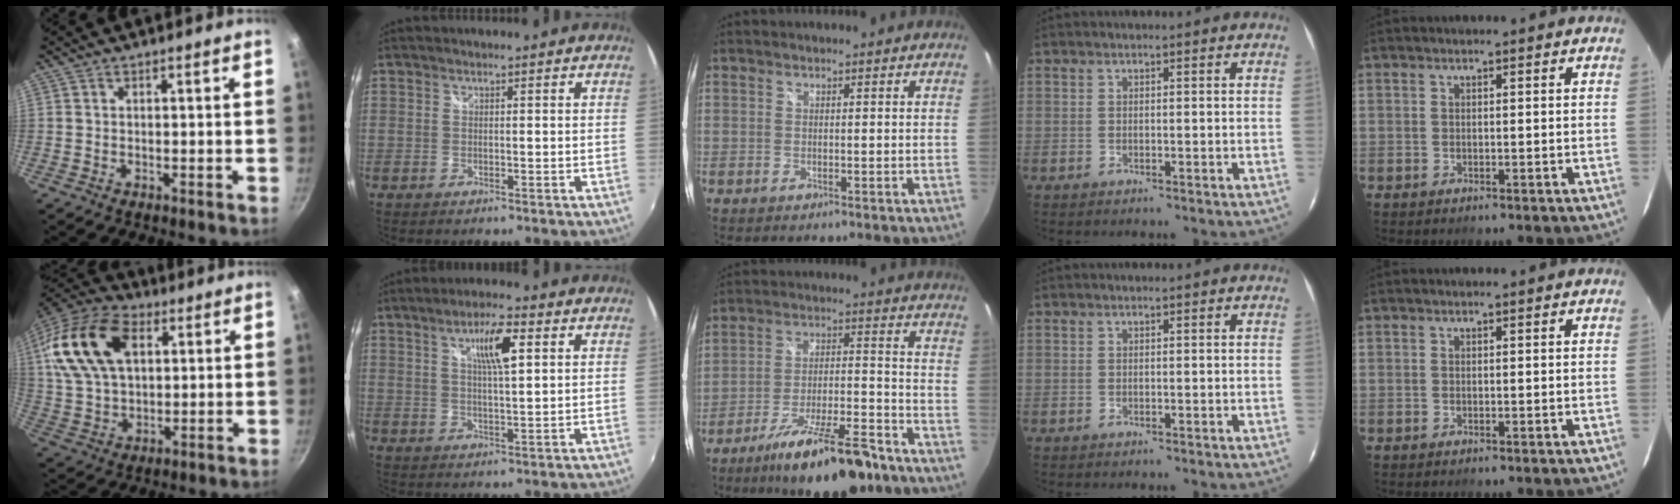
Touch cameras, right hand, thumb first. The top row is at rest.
{"thumb": {"total": 20.5, "force": [6.2, 12.7, 14.9], "torque": [-0.276, 0.007, 0.110]}, "index": {"total": 7.3, "force": [2.8, 1.4, 6.6], "torque": [-0.111, 0.006, 0.047]}, "middle": {"total": 18.2, "force": [-13.6, 4.4, 11.3], "torque": [-0.196, -0.020, -0.209]}}